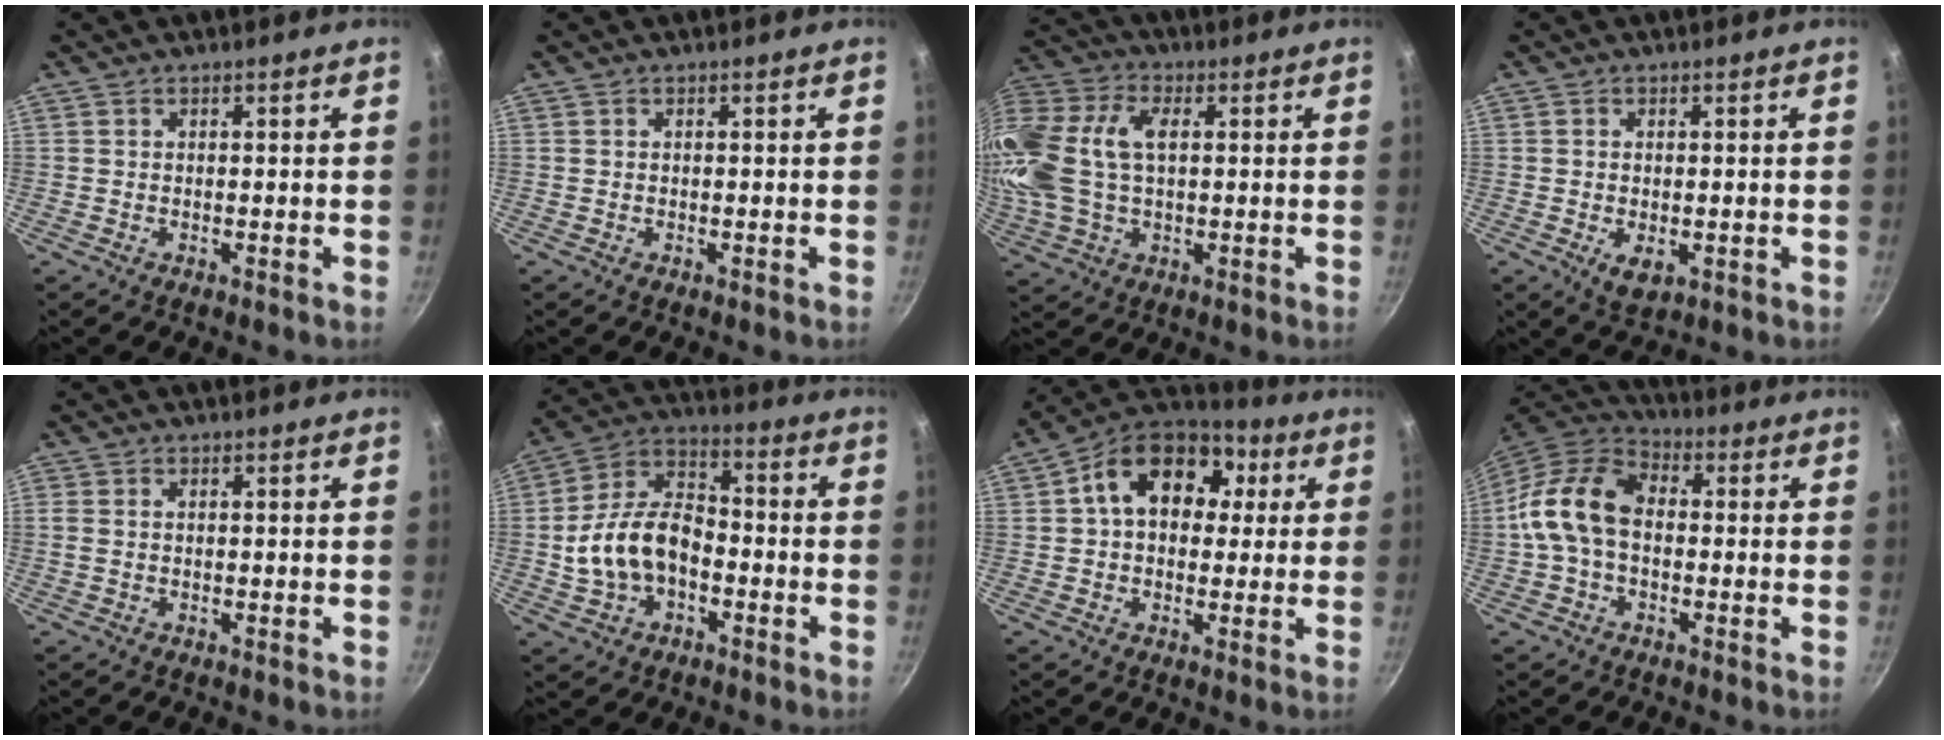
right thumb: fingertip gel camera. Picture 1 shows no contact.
{"total": 0.0}
{"total": 20.9, "force": [2.6, 13.3, 15.9], "torque": [-0.355, 0.032, 0.042]}
{"total": 4.1, "force": [-0.9, 2.3, 3.2], "torque": [-0.053, -0.014, -0.009]}
{"total": 1.3, "force": [0.1, 0.9, 1.0], "torque": [-0.020, 0.002, 0.000]}
{"total": 14.2, "force": [-2.8, 9.3, 10.3], "torque": [-0.166, 0.043, -0.060]}
{"total": 16.4, "force": [3.7, 11.9, 10.7], "torque": [-0.142, 0.025, 0.042]}
{"total": 12.9, "force": [-0.3, 8.9, 9.3], "torque": [-0.158, 0.036, -0.026]}